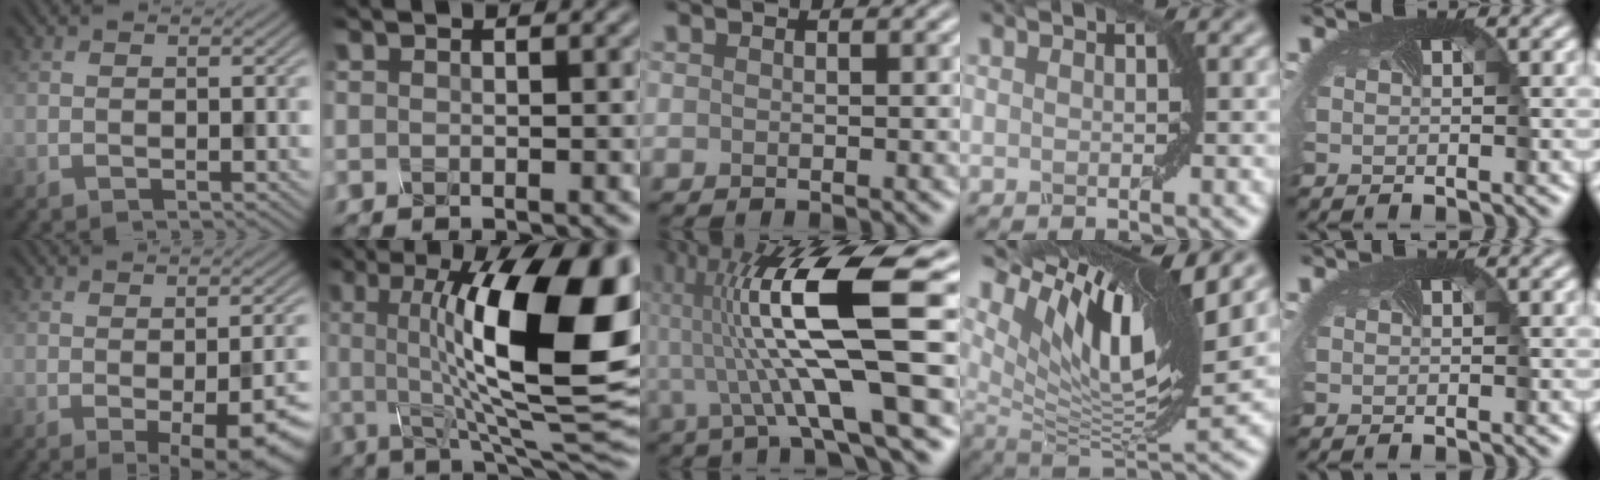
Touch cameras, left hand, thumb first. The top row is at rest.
{"thumb": {"total": 8.2, "force": [-2.6, 2.5, 7.3], "torque": [-0.100, -0.016, -0.024]}, "index": {"total": 17.2, "force": [3.1, 5.1, 16.1], "torque": [-0.229, 0.002, 0.046]}, "middle": {"total": 12.7, "force": [1.0, 2.5, 12.4], "torque": [-0.227, 0.020, 0.029]}, "ring": {"total": 12.5, "force": [6.2, 3.9, 10.2], "torque": [-0.189, 0.003, 0.120]}}